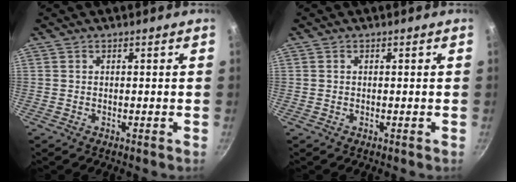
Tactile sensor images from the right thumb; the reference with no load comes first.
{"total": 0.0}